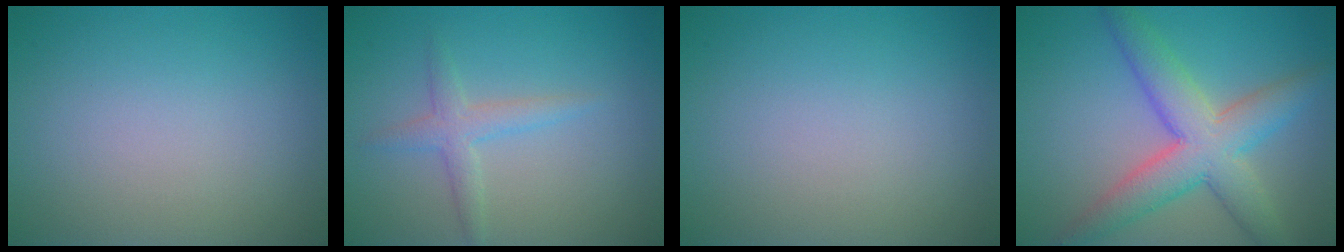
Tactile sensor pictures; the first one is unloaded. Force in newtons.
{"total": 2.1, "press": 2.1, "slide": 0.1}
{"total": 0.0}
{"total": 6.9, "press": 6.9, "slide": 0.1}